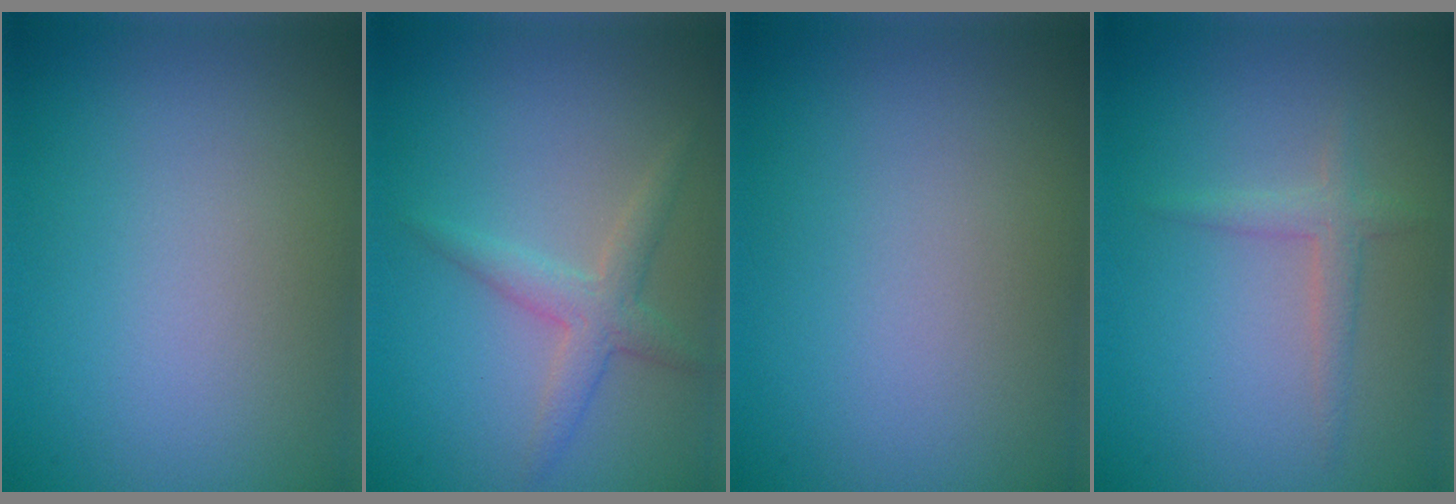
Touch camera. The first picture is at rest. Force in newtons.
{"total": 2.5, "press": 2.5, "slide": 0.0}
{"total": 0.0}
{"total": 1.5, "press": 1.5, "slide": 0.1}